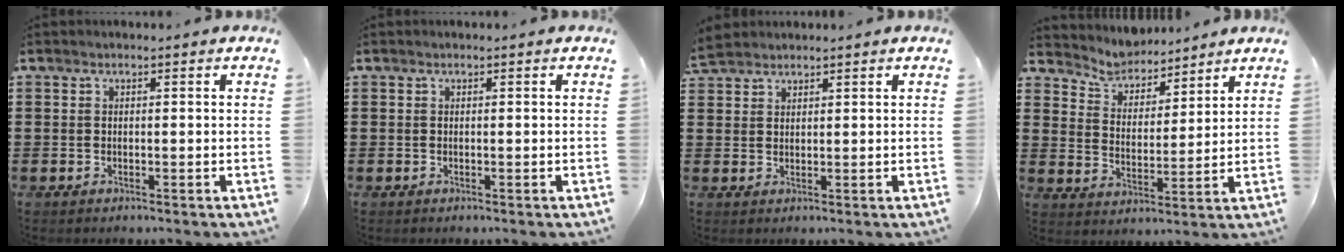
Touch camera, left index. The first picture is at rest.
{"total": 0.0}
{"total": 2.7, "force": [2.5, 0.9, 0.4], "torque": [-0.015, 0.002, 0.049]}
{"total": 5.0, "force": [4.9, 1.1, -0.2], "torque": [-0.027, -0.028, 0.084]}